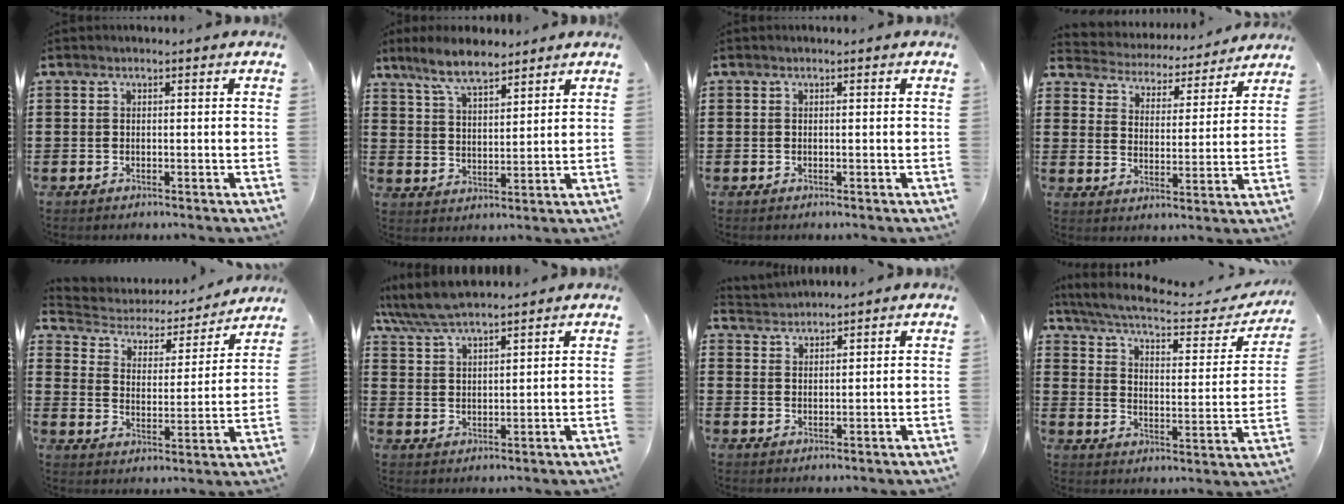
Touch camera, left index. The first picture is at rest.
{"total": 7.0, "force": [5.9, 1.7, 3.3], "torque": [-0.084, -0.008, 0.110]}
{"total": 0.0}
{"total": 4.1, "force": [4.1, 0.2, -0.3], "torque": [-0.022, -0.036, 0.064]}
{"total": 3.2, "force": [2.9, 1.4, 0.5], "torque": [-0.034, -0.022, 0.039]}
{"total": 5.6, "force": [5.2, 1.0, 2.0], "torque": [-0.056, -0.012, 0.095]}
{"total": 2.2, "force": [2.2, 0.1, -0.4], "torque": [0.001, -0.003, 0.043]}
{"total": 6.3, "force": [5.4, 0.8, 3.1], "torque": [-0.087, -0.031, 0.089]}